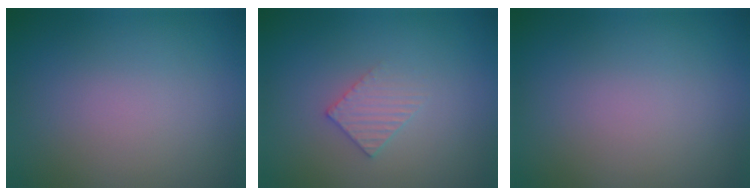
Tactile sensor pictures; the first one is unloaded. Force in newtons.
{"total": 1.9, "press": 1.9, "slide": 0.2}
{"total": 0.0}